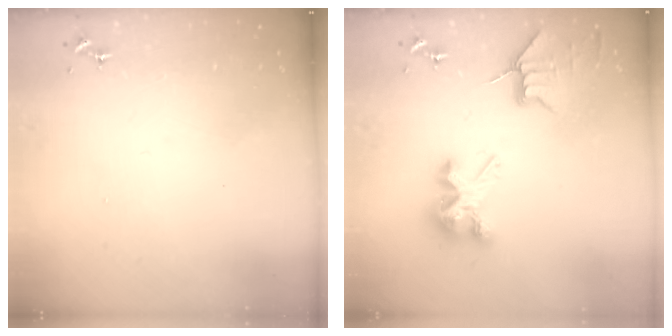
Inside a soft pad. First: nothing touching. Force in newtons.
{"total": 7.9, "press": 7.9, "slide": 0.4}